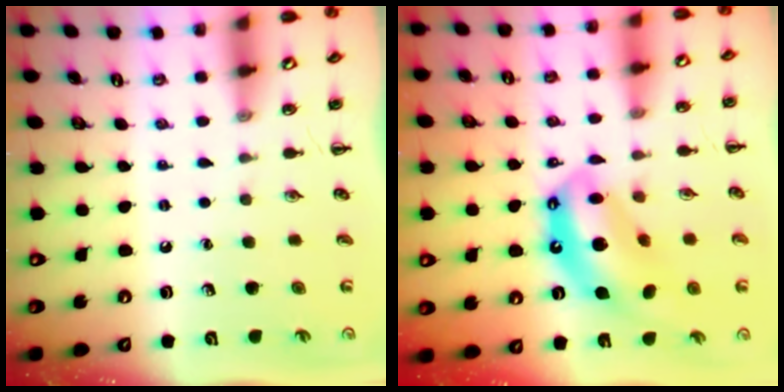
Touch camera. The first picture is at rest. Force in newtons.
{"total": 14.1, "press": 13.5, "slide": 4.0}